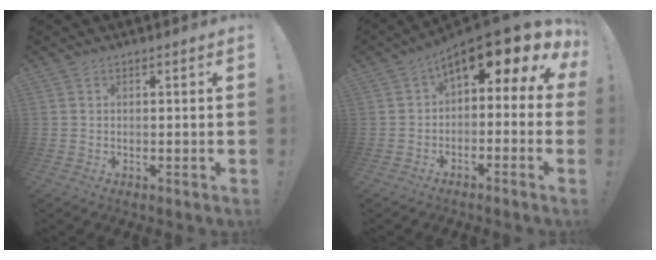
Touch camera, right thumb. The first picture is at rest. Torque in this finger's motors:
{"motor_torque": [2.53, 2.44, 0.30, 0.02, 0.37]}